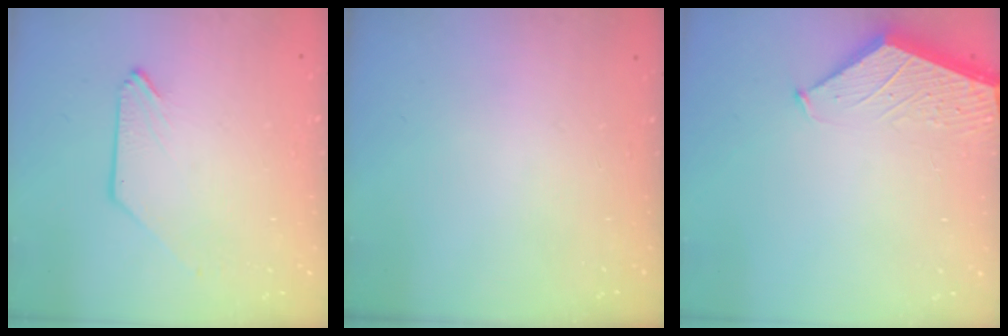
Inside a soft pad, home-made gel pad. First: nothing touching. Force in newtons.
{"total": 0.0}
{"total": 1.5, "press": 1.5, "slide": 0.2}